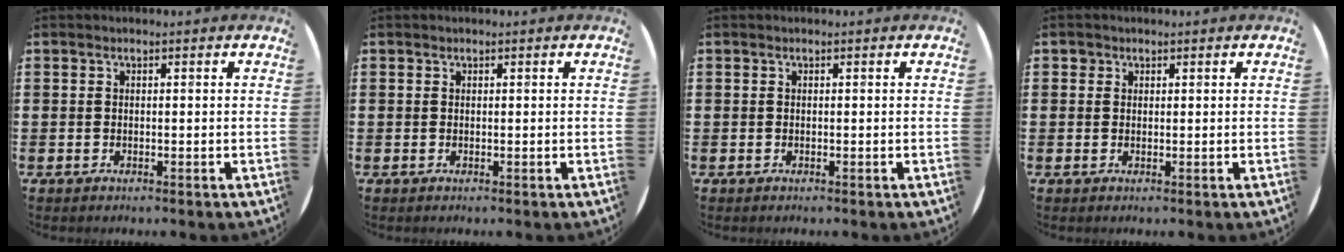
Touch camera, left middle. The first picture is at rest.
{"total": 0.0}
{"total": 0.0}
{"total": 0.9, "force": [0.6, 0.6, 0.0], "torque": [0.007, 0.000, 0.011]}